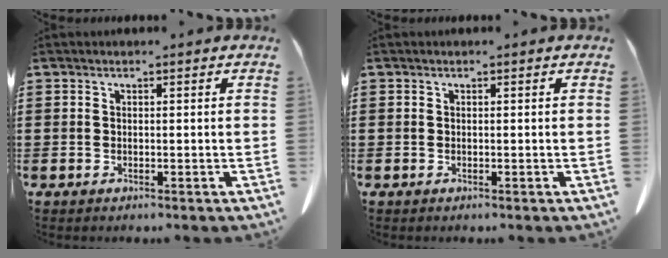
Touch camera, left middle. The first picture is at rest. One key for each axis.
{"total": 0.0}